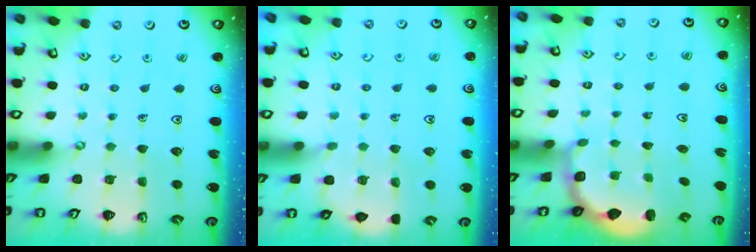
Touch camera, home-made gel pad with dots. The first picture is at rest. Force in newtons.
{"total": 4.1, "press": 4.1, "slide": 0.5}
{"total": 2.7, "press": 2.0, "slide": 1.8}